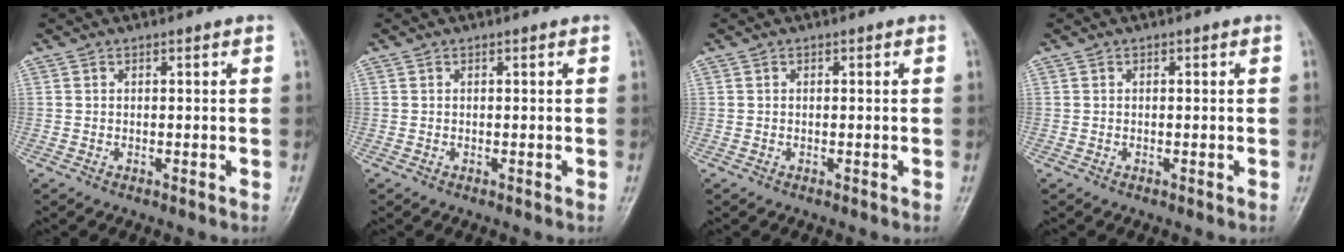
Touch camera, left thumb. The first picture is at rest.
{"total": 0.0}
{"total": 0.0}
{"total": 0.0}